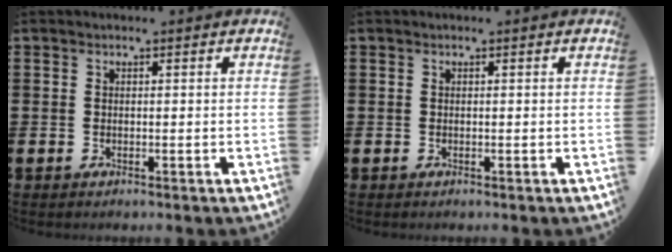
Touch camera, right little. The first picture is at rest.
{"total": 0.0}